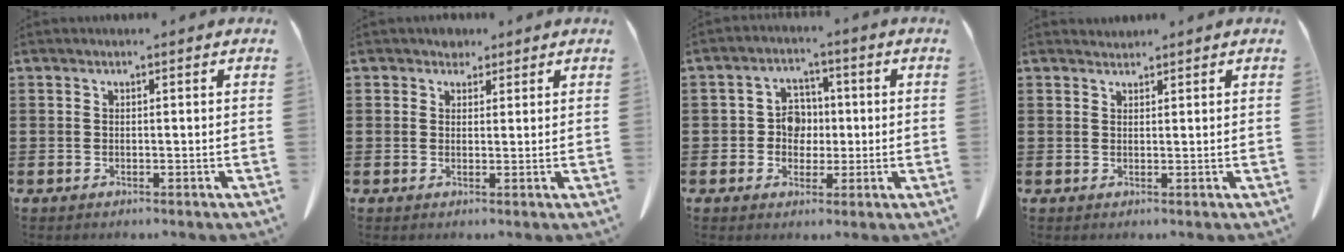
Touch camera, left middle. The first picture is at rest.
{"total": 2.0, "force": [1.7, 1.2, 0.2], "torque": [-0.002, 0.003, 0.030]}
{"total": 4.6, "force": [0.0, 4.1, 2.1], "torque": [-0.055, 0.014, -0.004]}
{"total": 1.3, "force": [1.2, 0.3, 0.1], "torque": [-0.004, 0.001, 0.024]}